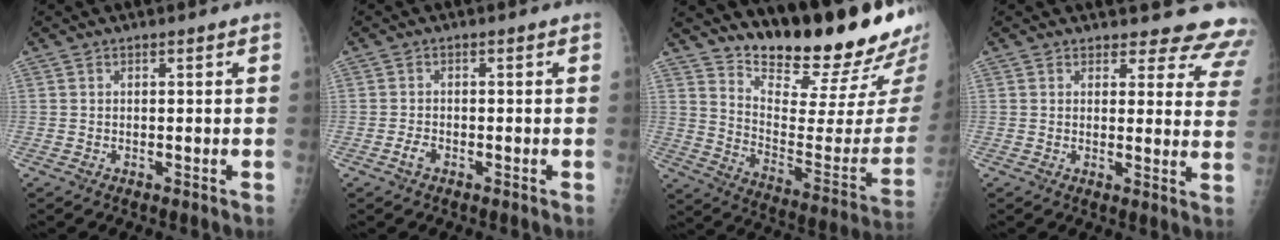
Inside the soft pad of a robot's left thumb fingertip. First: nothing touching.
{"total": 1.7, "force": [-1.1, 0.9, 1.0], "torque": [-0.023, 0.004, -0.020]}
{"total": 23.3, "force": [19.8, 4.5, 11.4], "torque": [-0.137, -0.156, 0.289]}
{"total": 13.0, "force": [12.1, 4.3, 1.7], "torque": [0.037, -0.096, 0.105]}